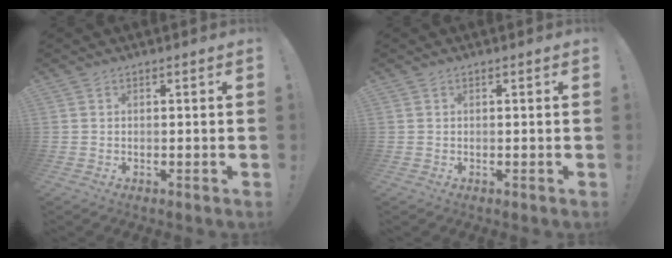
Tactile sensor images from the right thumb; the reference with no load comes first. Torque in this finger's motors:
{"motor_torque": [0.03, -0.01, -0.10, 0.13, -0.06]}